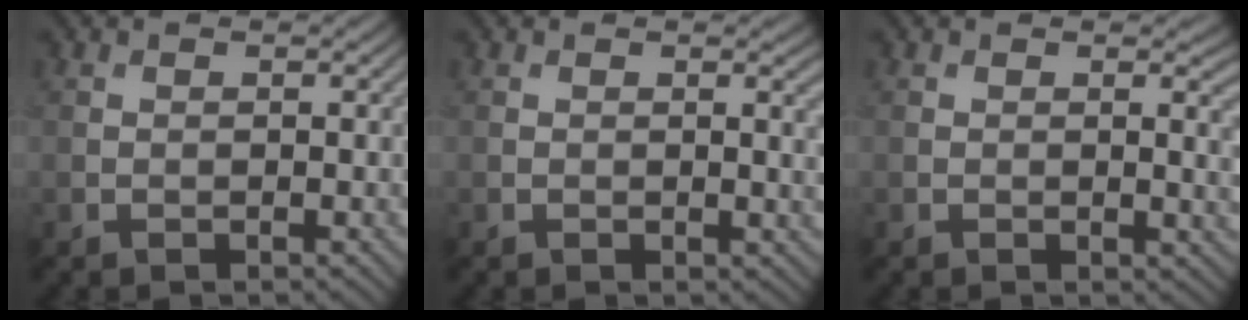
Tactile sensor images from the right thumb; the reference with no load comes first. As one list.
[{"total": 1.7, "force": [0.3, 0.3, 1.6], "torque": [-0.022, -0.002, 0.003]}, {"total": 2.8, "force": [0.3, 0.8, 2.7], "torque": [-0.037, -0.004, 0.004]}]